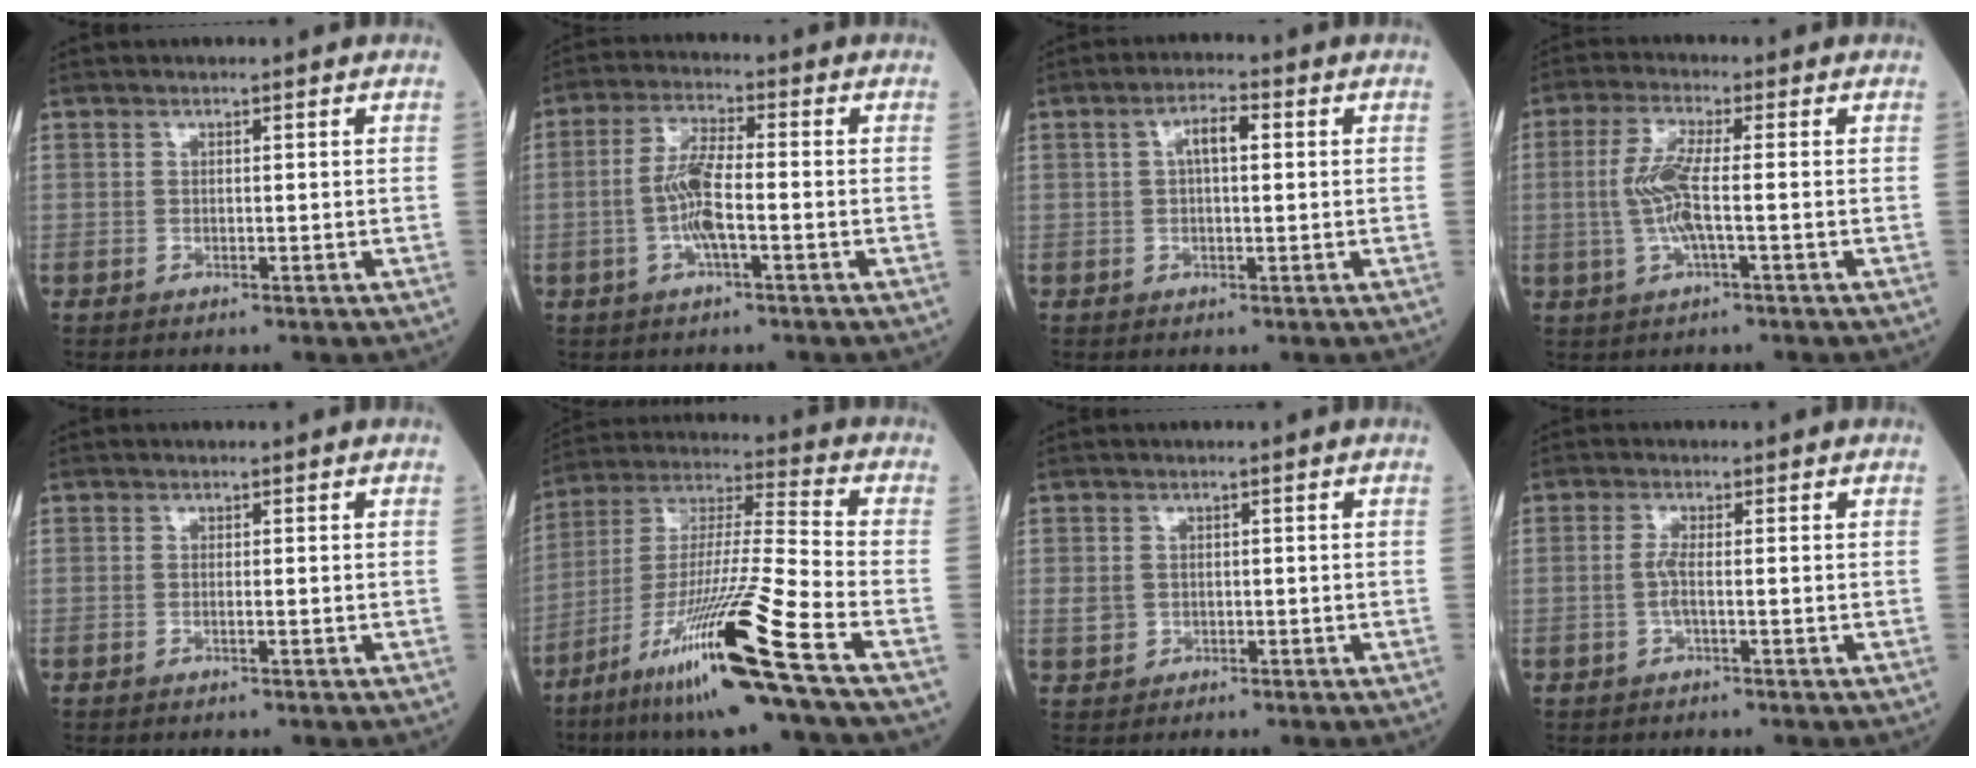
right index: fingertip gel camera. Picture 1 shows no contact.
{"total": 6.8, "force": [-1.4, 1.2, 6.6], "torque": [-0.138, 0.004, -0.032]}
{"total": 4.2, "force": [0.9, 1.3, 3.9], "torque": [-0.069, 0.014, 0.014]}
{"total": 6.4, "force": [-0.5, 0.7, 6.3], "torque": [-0.141, 0.001, -0.014]}
{"total": 0.6, "force": [-0.2, -0.1, 0.5], "torque": [-0.011, 0.000, -0.004]}
{"total": 17.2, "force": [-9.4, -1.6, 14.3], "torque": [-0.293, -0.042, -0.174]}
{"total": 2.4, "force": [-0.3, 2.2, 1.0], "torque": [-0.020, 0.006, 0.004]}
{"total": 2.1, "force": [-0.4, 0.1, 2.1], "torque": [-0.047, 0.000, -0.010]}